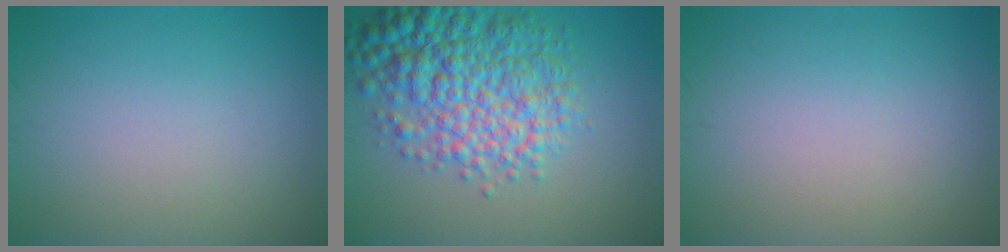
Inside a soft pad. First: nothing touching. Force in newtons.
{"total": 8.2, "press": 8.2, "slide": 0.2}
{"total": 0.0}